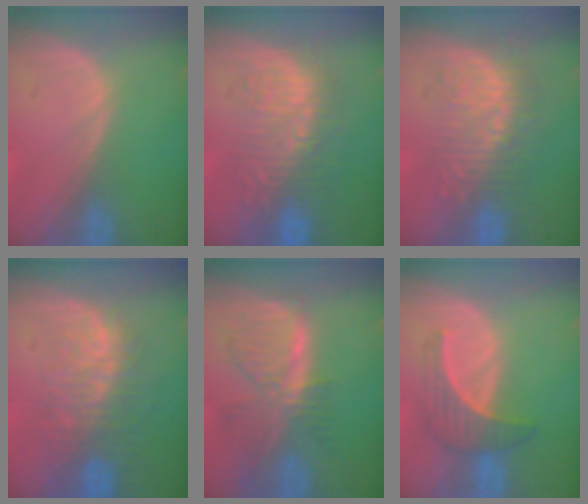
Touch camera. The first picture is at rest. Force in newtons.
{"total": 9.1, "press": 8.7, "slide": 2.6}
{"total": 8.9, "press": 8.4, "slide": 2.9}
{"total": 9.4, "press": 8.1, "slide": 4.7}
{"total": 7.7, "press": 6.9, "slide": 3.4}
{"total": 5.0, "press": 4.9, "slide": 0.8}